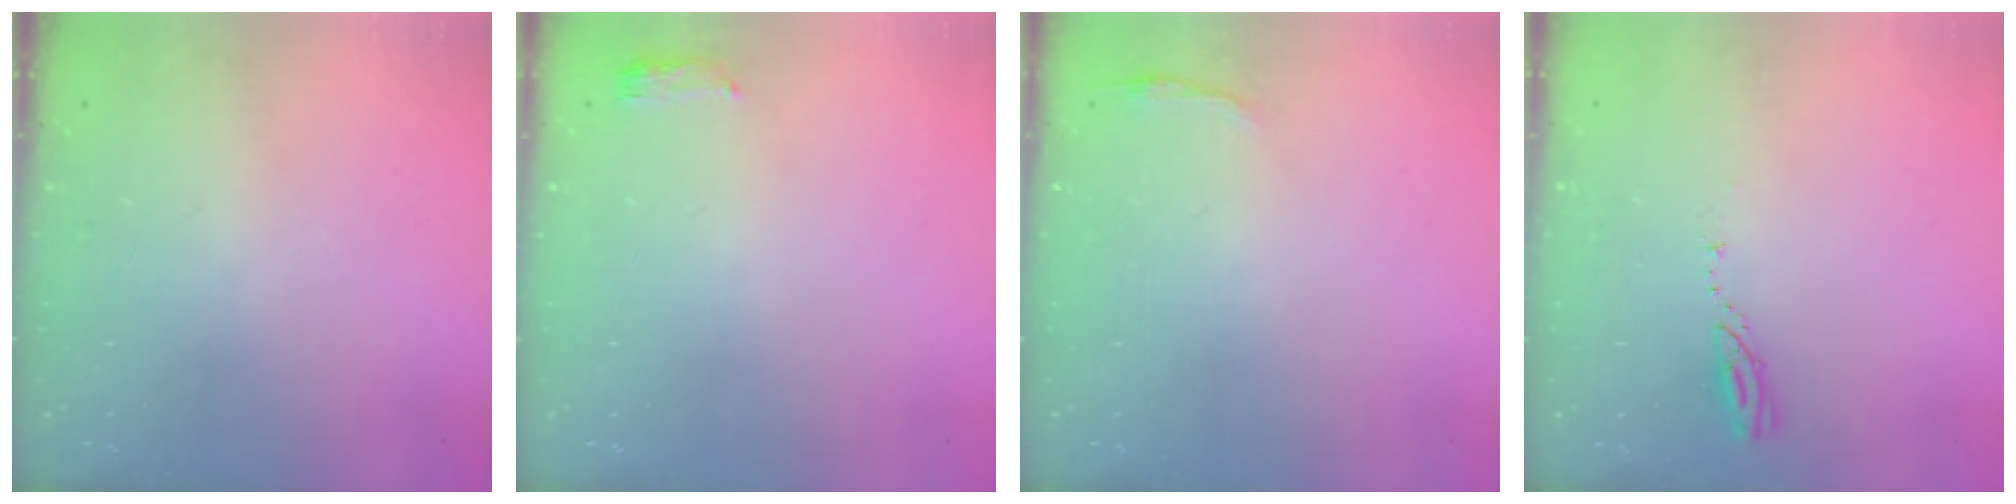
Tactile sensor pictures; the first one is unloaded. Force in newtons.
{"total": 3.7, "press": 3.5, "slide": 1.3}
{"total": 2.8, "press": 2.8, "slide": 0.6}
{"total": 3.1, "press": 3.1, "slide": 0.2}